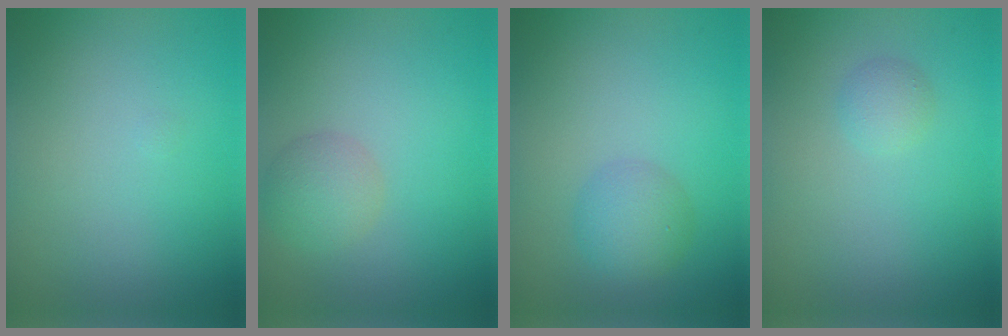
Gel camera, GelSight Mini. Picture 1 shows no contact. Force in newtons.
{"total": 2.7, "press": 2.7, "slide": 0.2}
{"total": 2.5, "press": 2.5, "slide": 0.1}
{"total": 1.1, "press": 1.1, "slide": 0.0}